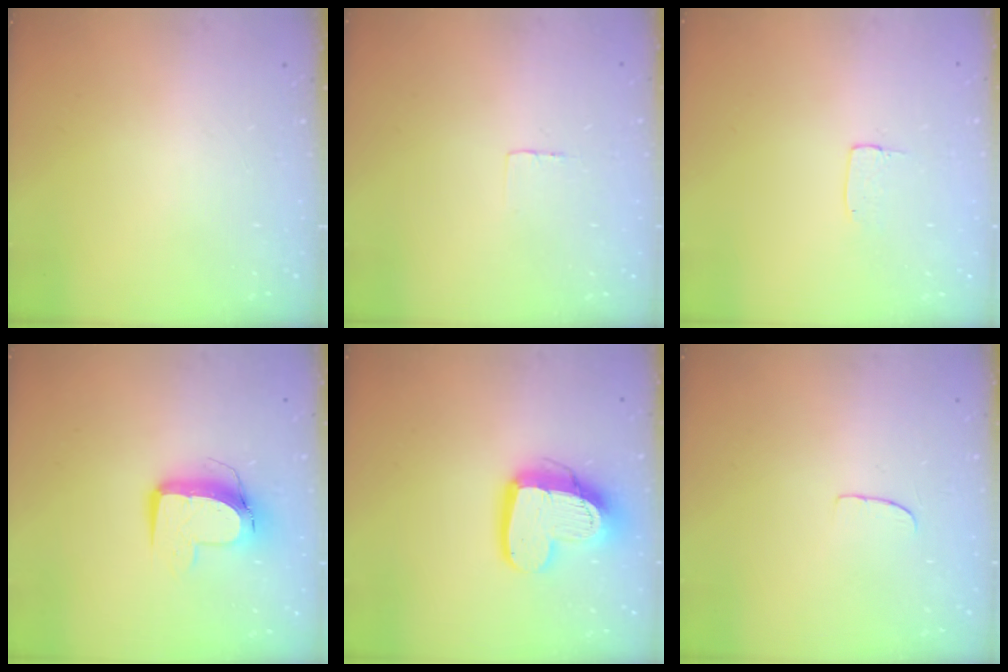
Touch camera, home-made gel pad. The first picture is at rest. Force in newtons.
{"total": 2.3, "press": 2.3, "slide": 0.1}
{"total": 3.9, "press": 3.9, "slide": 0.1}
{"total": 10.5, "press": 10.5, "slide": 0.7}
{"total": 15.0, "press": 14.9, "slide": 1.3}
{"total": 5.4, "press": 5.4, "slide": 0.4}